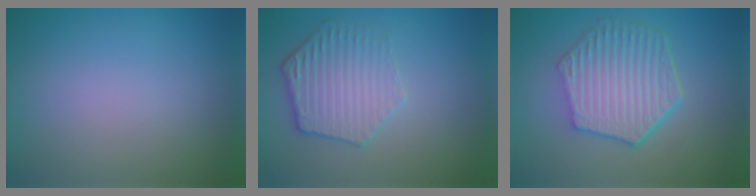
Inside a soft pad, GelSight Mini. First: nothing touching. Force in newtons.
{"total": 3.5, "press": 3.4, "slide": 0.4}
{"total": 6.0, "press": 4.7, "slide": 3.8}